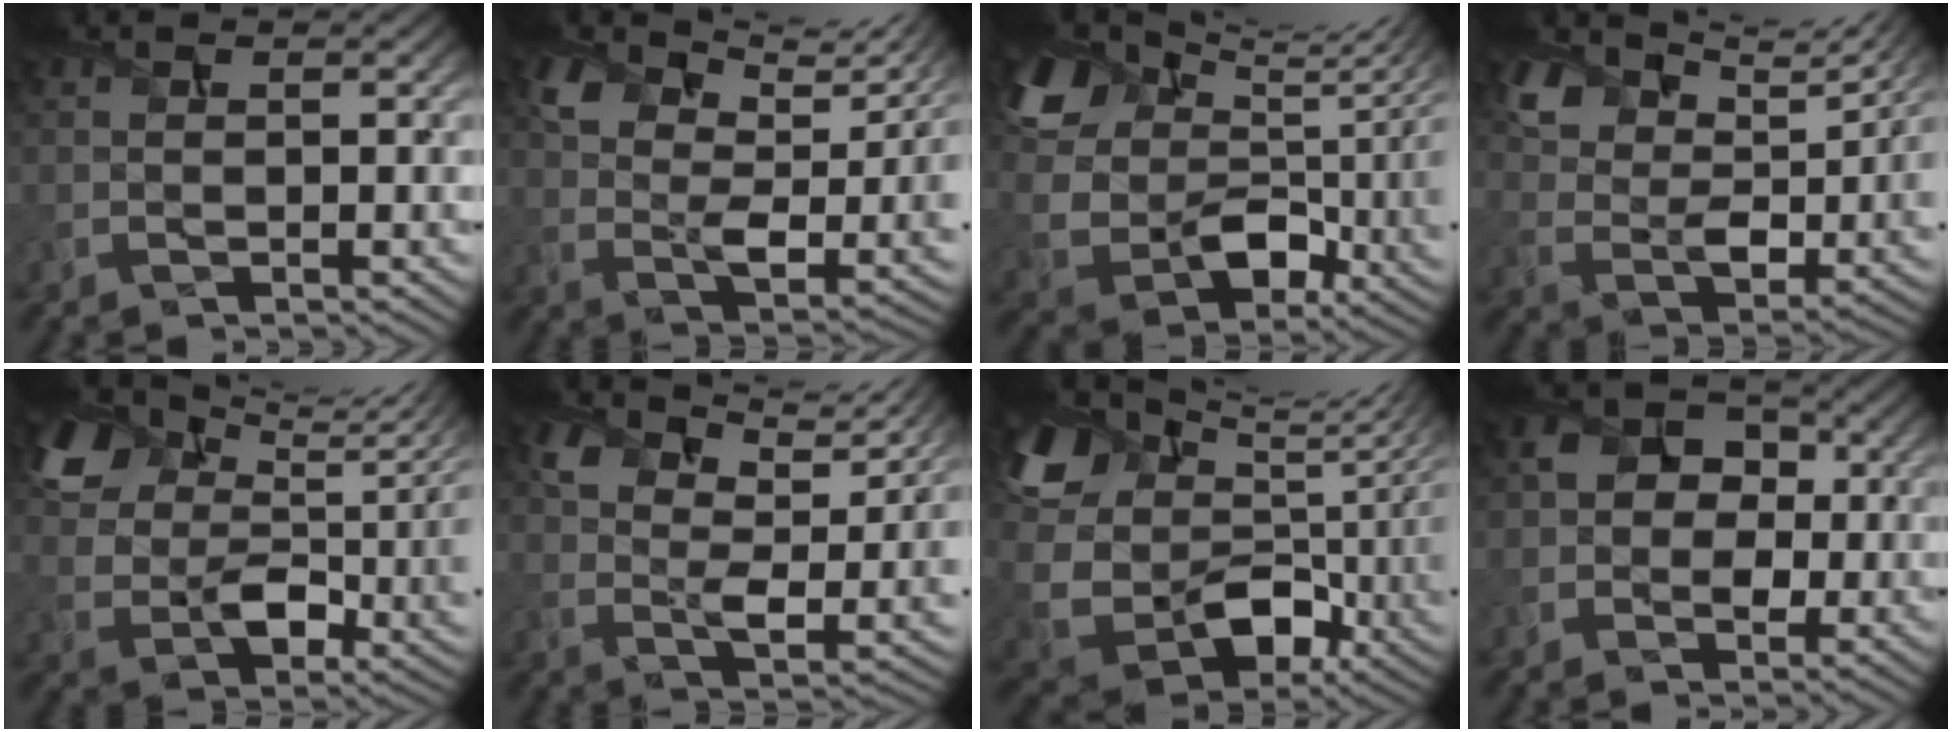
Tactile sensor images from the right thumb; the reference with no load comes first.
{"total": 11.2, "force": [7.7, 4.7, 6.6], "torque": [-0.147, -0.004, 0.145]}
{"total": 14.1, "force": [6.5, 8.9, 8.7], "torque": [-0.205, 0.001, 0.131]}
{"total": 10.7, "force": [8.0, 4.7, 5.3], "torque": [-0.128, 0.000, 0.153]}
{"total": 13.1, "force": [7.2, 7.8, 7.8], "torque": [-0.171, 0.006, 0.137]}
{"total": 10.1, "force": [6.9, 4.3, 6.1], "torque": [-0.136, -0.006, 0.134]}
{"total": 16.4, "force": [5.8, 11.1, 10.6], "torque": [-0.264, -0.001, 0.114]}
{"total": 6.0, "force": [-0.1, 4.8, 3.5], "torque": [-0.060, 0.006, -0.015]}